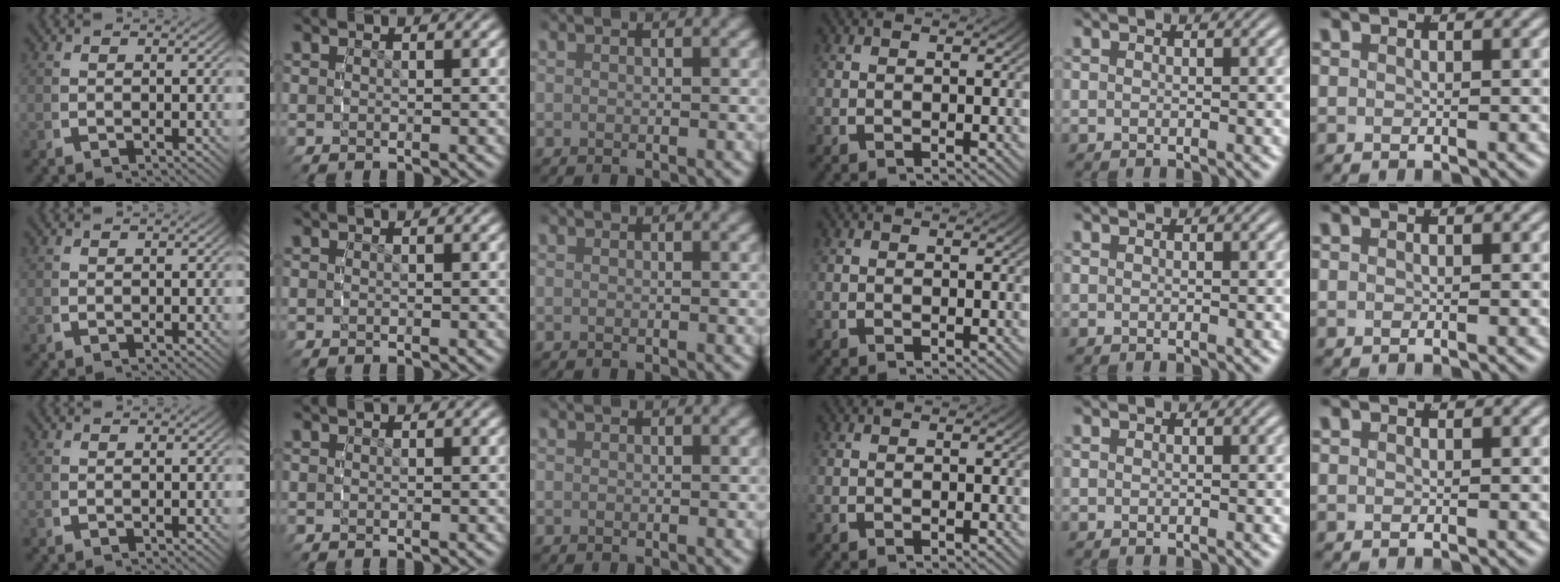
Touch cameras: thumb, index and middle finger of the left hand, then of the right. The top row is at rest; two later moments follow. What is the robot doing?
{"motion": "reach", "object": "button"}